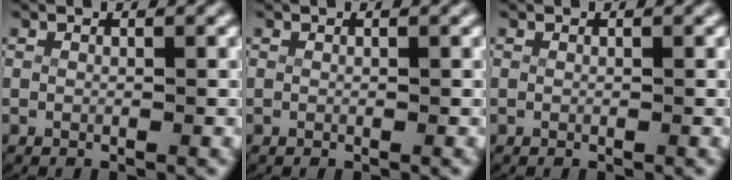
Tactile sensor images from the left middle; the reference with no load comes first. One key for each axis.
{"total": 0.0}
{"total": 0.0}